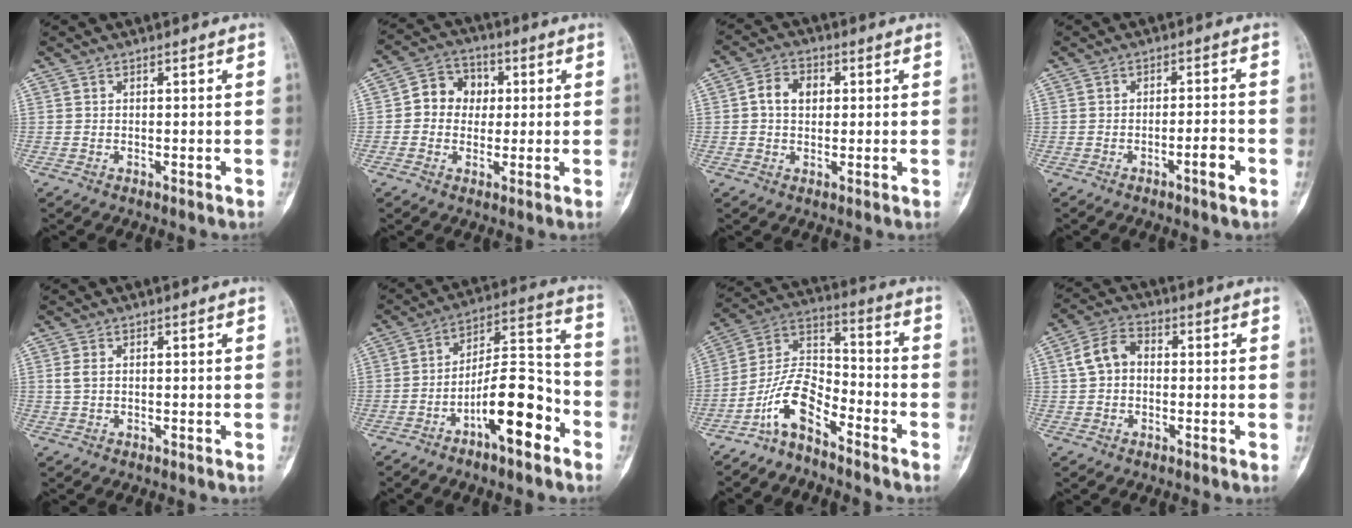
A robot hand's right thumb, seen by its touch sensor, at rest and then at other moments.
{"total": 7.8, "force": [0.7, 6.8, 3.8], "torque": [-0.027, 0.015, 0.000]}
{"total": 5.6, "force": [0.8, 4.2, 3.6], "torque": [-0.052, 0.011, 0.009]}
{"total": 4.0, "force": [-1.9, 0.6, 3.4], "torque": [-0.055, 0.013, -0.033]}
{"total": 1.6, "force": [0.3, 0.9, 1.3], "torque": [-0.036, 0.004, 0.009]}
{"total": 14.3, "force": [-7.0, 4.9, 11.5], "torque": [-0.177, 0.068, -0.116]}
{"total": 9.7, "force": [-6.7, 3.8, 5.9], "torque": [-0.113, 0.080, -0.141]}
{"total": 6.4, "force": [0.4, 4.7, 4.3], "torque": [-0.079, 0.023, 0.000]}